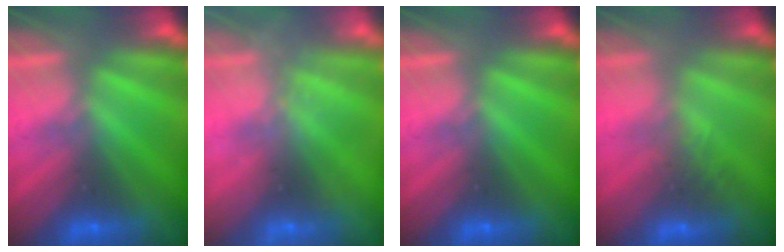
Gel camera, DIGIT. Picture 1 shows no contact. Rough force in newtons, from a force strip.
{"total": 2.3}
{"total": 0.0}
{"total": 2.7}